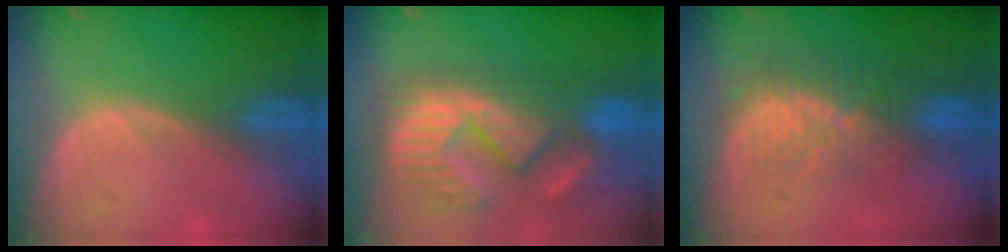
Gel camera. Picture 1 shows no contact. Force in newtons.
{"total": 12.7, "press": 11.9, "slide": 4.5}
{"total": 8.5, "press": 7.6, "slide": 3.8}